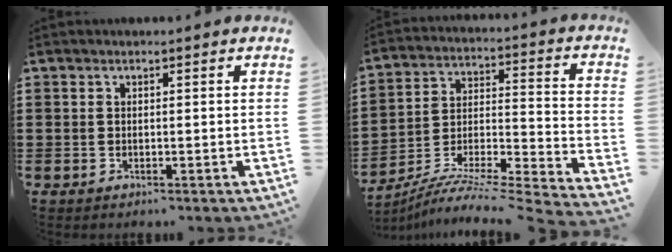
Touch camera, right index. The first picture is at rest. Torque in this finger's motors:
{"motor_torque": [0.93, 1.21, -0.29, -0.03]}